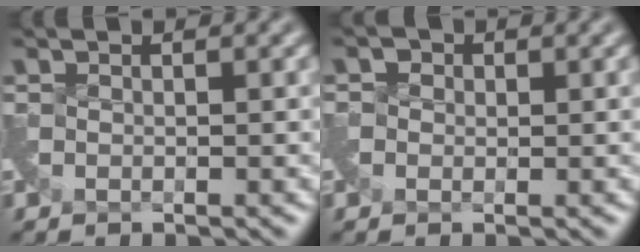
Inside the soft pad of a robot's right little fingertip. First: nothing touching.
{"total": 1.2, "force": [-0.6, 0.9, -0.6], "torque": [0.011, -0.004, -0.010]}